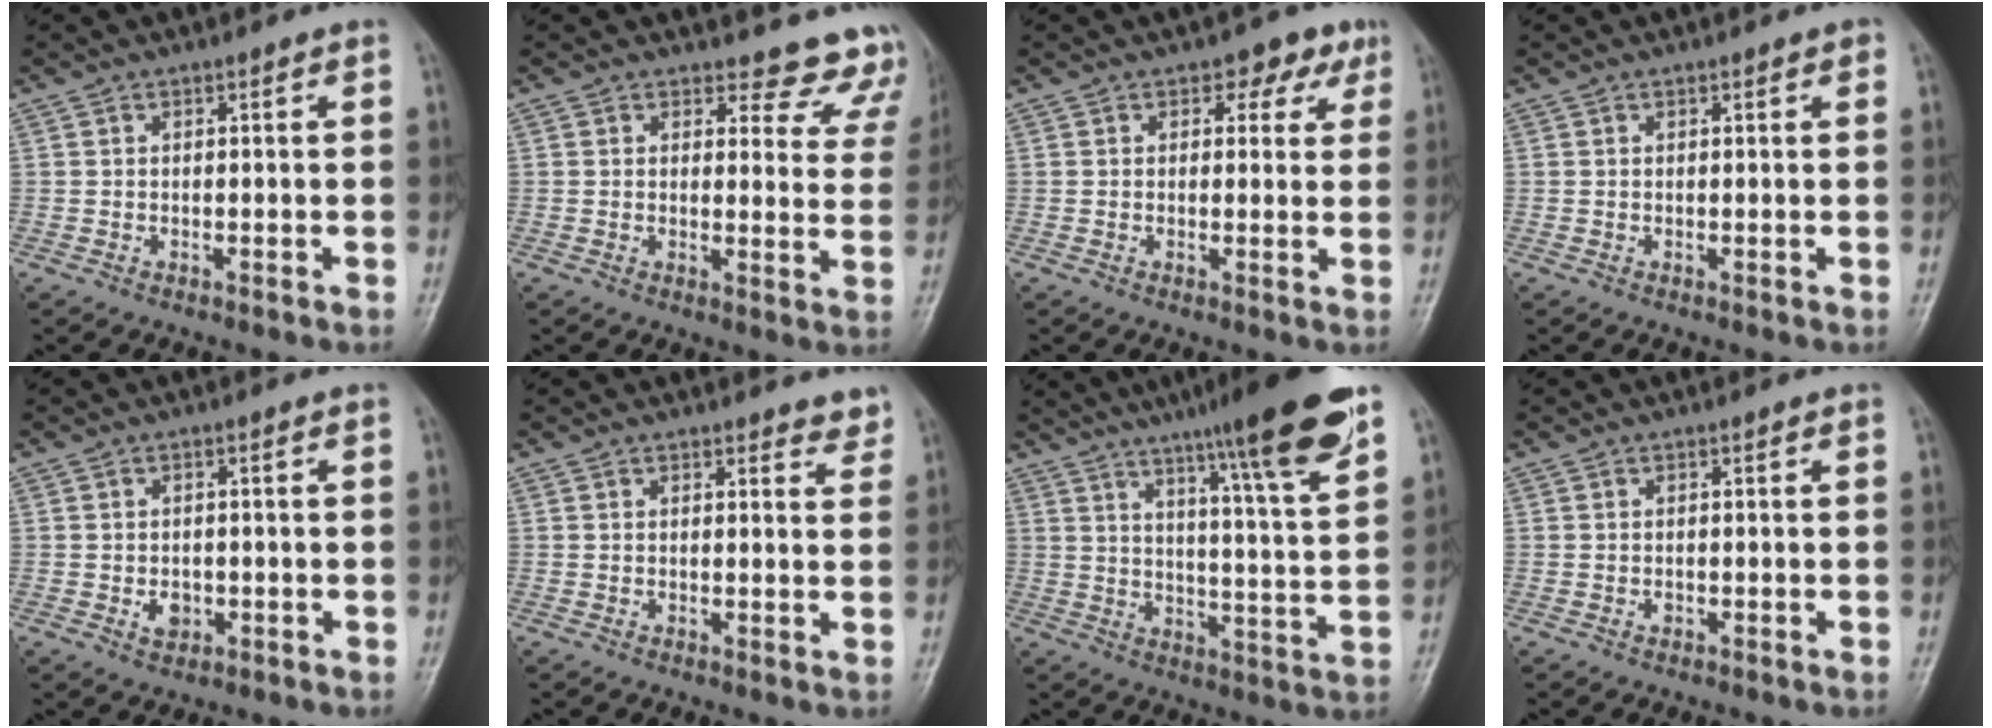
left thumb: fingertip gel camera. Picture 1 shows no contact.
{"total": 11.3, "force": [10.6, 3.7, -0.1], "torque": [0.057, -0.096, 0.087]}
{"total": 4.5, "force": [2.4, 3.0, 2.4], "torque": [0.005, -0.006, 0.023]}
{"total": 1.0, "force": [0.6, 0.3, 0.7], "torque": [-0.009, 0.000, 0.006]}
{"total": 2.6, "force": [-0.5, 2.0, 1.5], "torque": [-0.018, 0.000, -0.002]}
{"total": 3.1, "force": [2.8, 1.0, 0.9], "torque": [0.008, -0.017, 0.024]}
{"total": 17.6, "force": [11.5, 1.2, 13.3], "torque": [-0.182, -0.051, 0.165]}
{"total": 0.5, "force": [0.0, 0.4, 0.4], "torque": [-0.003, 0.000, 0.000]}